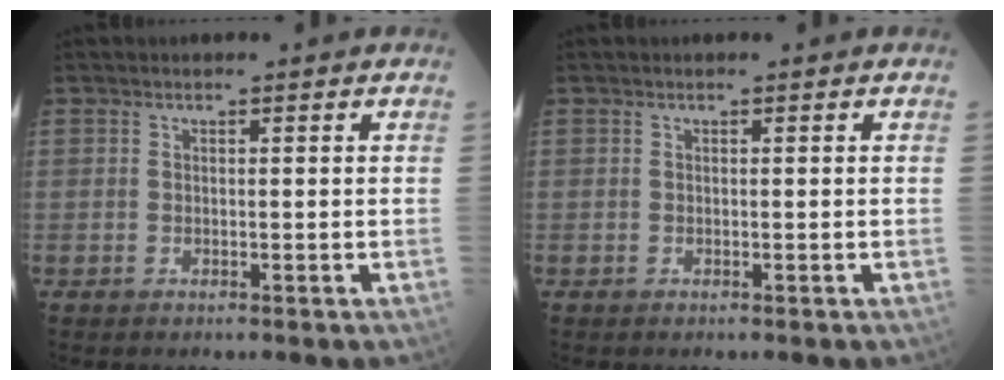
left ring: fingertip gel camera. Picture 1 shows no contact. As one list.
[{"total": 0.0}]